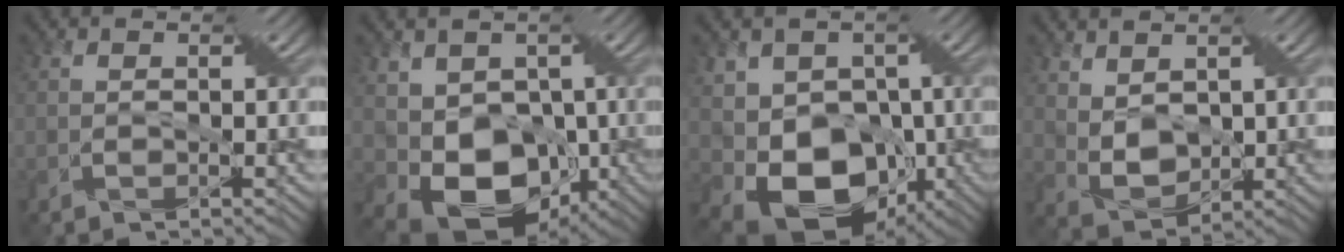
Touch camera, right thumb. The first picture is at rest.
{"total": 9.5, "force": [-1.0, 7.0, 6.3], "torque": [-0.125, -0.031, -0.013]}
{"total": 11.8, "force": [-2.8, 8.7, 7.5], "torque": [-0.143, -0.025, -0.044]}
{"total": 4.7, "force": [2.3, 2.8, 3.0], "torque": [-0.085, -0.004, 0.048]}